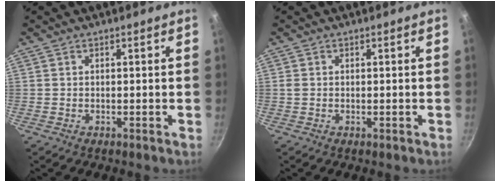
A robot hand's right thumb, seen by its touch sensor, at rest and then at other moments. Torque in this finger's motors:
{"motor_torque": [0.19, 0.06, 0.17, -0.01, -0.01]}